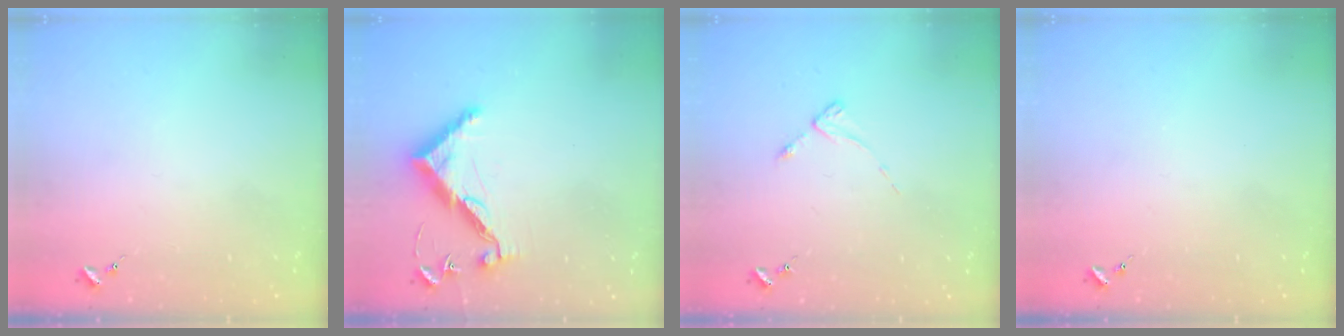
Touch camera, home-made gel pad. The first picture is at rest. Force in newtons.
{"total": 10.2, "press": 10.2, "slide": 0.4}
{"total": 2.8, "press": 2.8, "slide": 0.3}
{"total": 0.0}